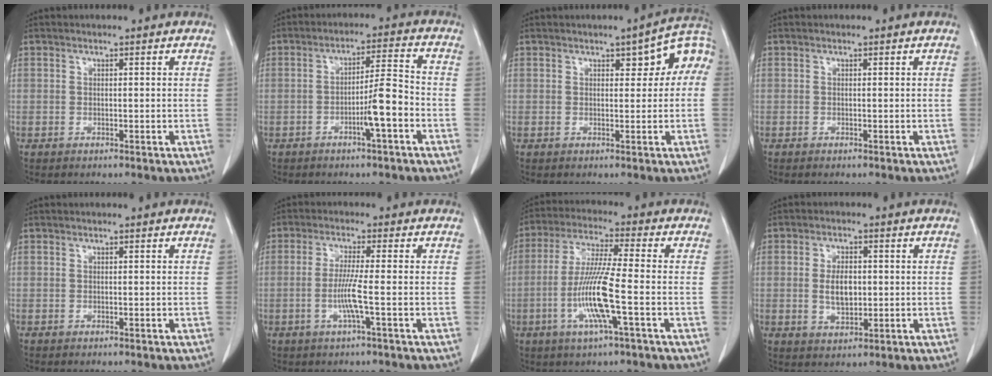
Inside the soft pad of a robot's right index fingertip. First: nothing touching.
{"total": 6.3, "force": [-2.5, 0.0, 5.8], "torque": [-0.098, 0.008, -0.040]}
{"total": 6.4, "force": [1.7, 2.3, 5.8], "torque": [-0.066, 0.029, 0.015]}
{"total": 0.0}
{"total": 0.0}
{"total": 4.7, "force": [-1.2, -0.7, 4.5], "torque": [-0.093, -0.008, -0.025]}
{"total": 10.8, "force": [-2.9, -0.1, 10.4], "torque": [-0.209, -0.010, -0.062]}
{"total": 4.9, "force": [0.0, 2.5, 4.2], "torque": [-0.083, 0.001, 0.006]}